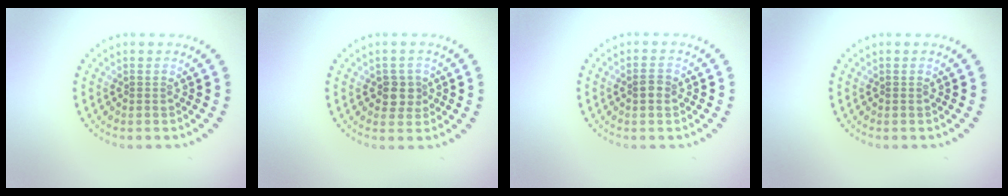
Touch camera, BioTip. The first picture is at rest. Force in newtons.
{"total": 2.1, "press": 1.8, "slide": 1.0}
{"total": 1.4, "press": 1.4, "slide": 0.1}
{"total": 0.0}